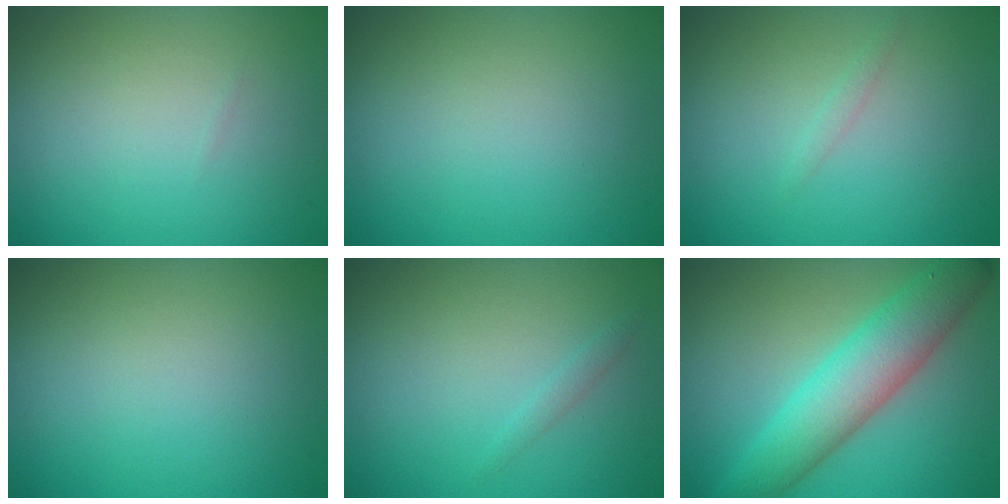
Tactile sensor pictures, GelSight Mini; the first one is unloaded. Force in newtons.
{"total": 0.0}
{"total": 0.6, "press": 0.6, "slide": 0.0}
{"total": 0.0}
{"total": 0.8, "press": 0.8, "slide": 0.0}
{"total": 6.9, "press": 6.9, "slide": 0.0}